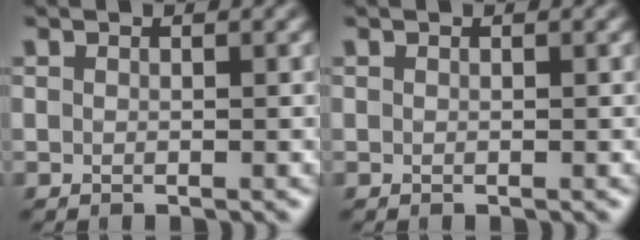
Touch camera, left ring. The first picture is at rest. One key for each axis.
{"total": 0.0}